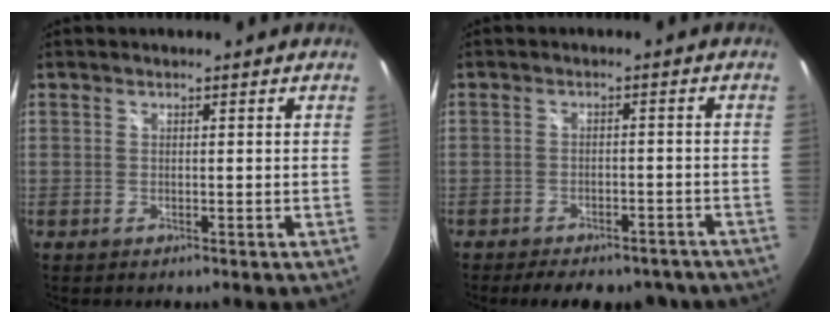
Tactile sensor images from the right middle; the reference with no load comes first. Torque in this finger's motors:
{"motor_torque": [1.07, -1.07, 0.33, 0.08]}